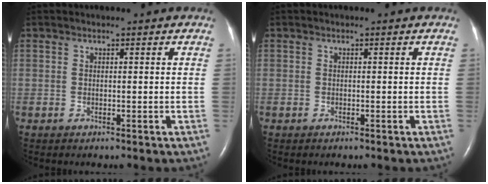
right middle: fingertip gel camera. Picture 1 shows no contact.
{"total": 0.0}